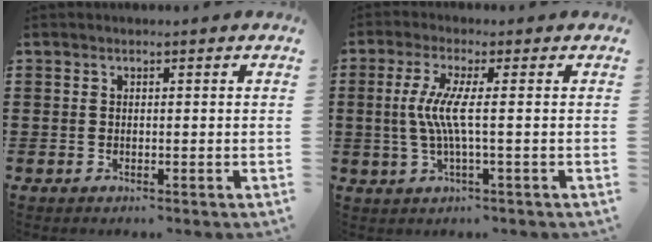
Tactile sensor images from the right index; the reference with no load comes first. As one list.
[{"total": 5.9, "force": [-0.2, 0.0, 5.9], "torque": [-0.138, -0.019, -0.016]}]